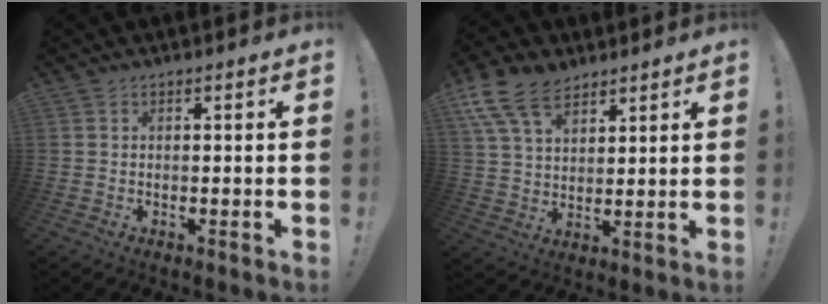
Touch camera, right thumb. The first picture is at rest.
{"total": 13.6, "force": [8.9, 7.7, 6.9], "torque": [-0.138, -0.039, 0.168]}